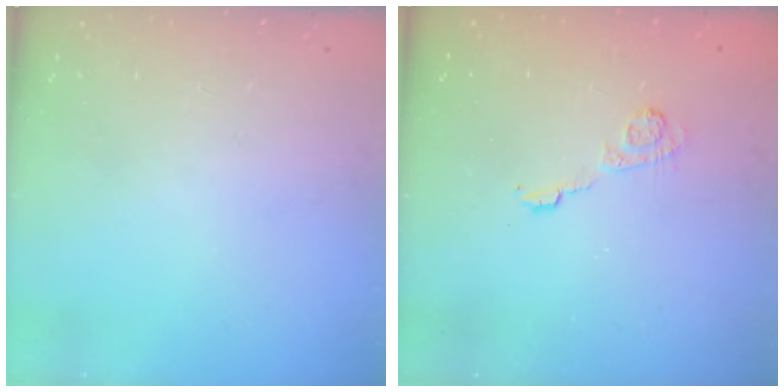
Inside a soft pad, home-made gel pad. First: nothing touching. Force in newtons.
{"total": 4.1, "press": 4.1, "slide": 0.7}